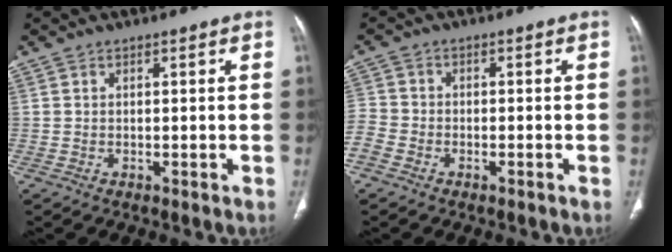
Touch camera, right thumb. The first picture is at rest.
{"total": 4.5, "force": [-2.9, 3.0, 1.7], "torque": [-0.042, 0.010, -0.062]}